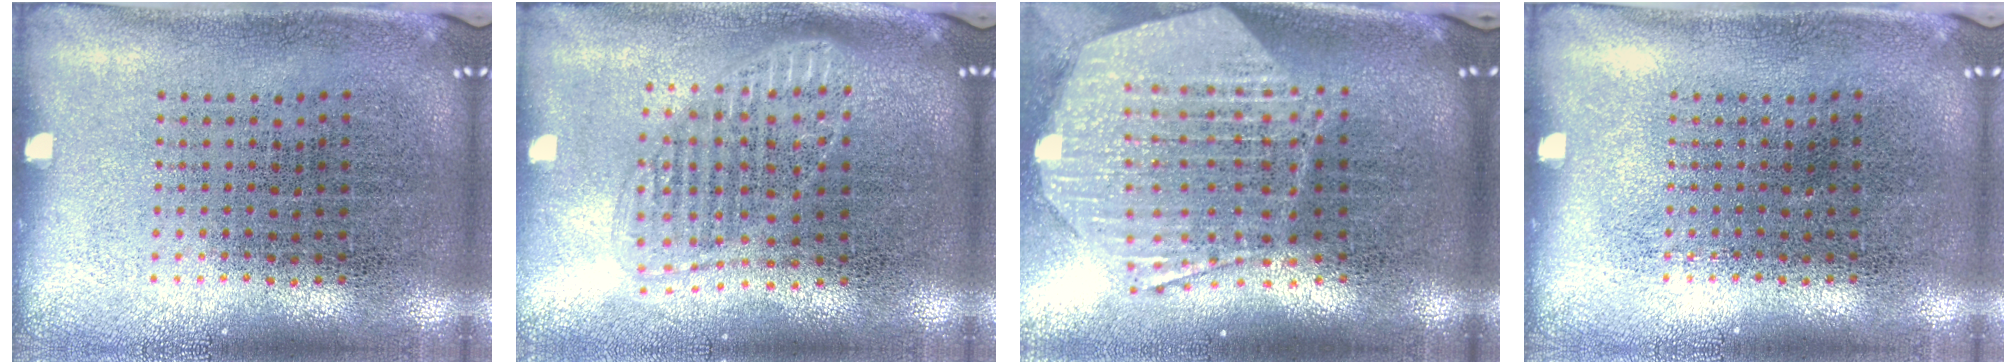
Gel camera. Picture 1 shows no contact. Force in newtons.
{"total": 1.6, "press": 1.3, "slide": 0.8}
{"total": 2.9, "press": 2.3, "slide": 1.8}
{"total": 0.0}